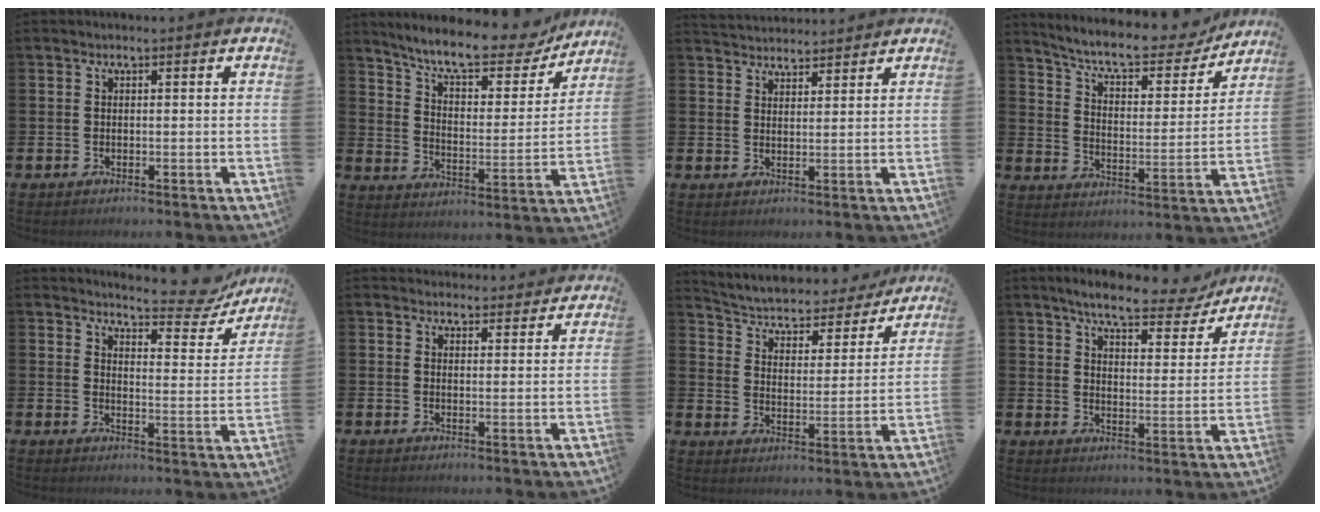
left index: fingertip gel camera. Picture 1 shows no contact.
{"total": 10.5, "force": [9.3, 2.3, 4.2], "torque": [-0.105, -0.061, 0.157]}
{"total": 3.2, "force": [3.1, 0.6, -0.3], "torque": [-0.002, -0.016, 0.057]}
{"total": 8.9, "force": [8.0, 1.9, 3.5], "torque": [-0.096, -0.052, 0.134]}
{"total": 6.3, "force": [6.0, 1.1, 1.5], "torque": [-0.023, -0.045, 0.098]}
{"total": 3.1, "force": [3.0, 0.8, -0.2], "torque": [0.009, -0.018, 0.053]}
{"total": 4.6, "force": [4.2, 1.5, 1.1], "torque": [-0.048, -0.038, 0.063]}
{"total": 7.1, "force": [6.3, 1.5, 2.8], "torque": [-0.064, -0.036, 0.104]}